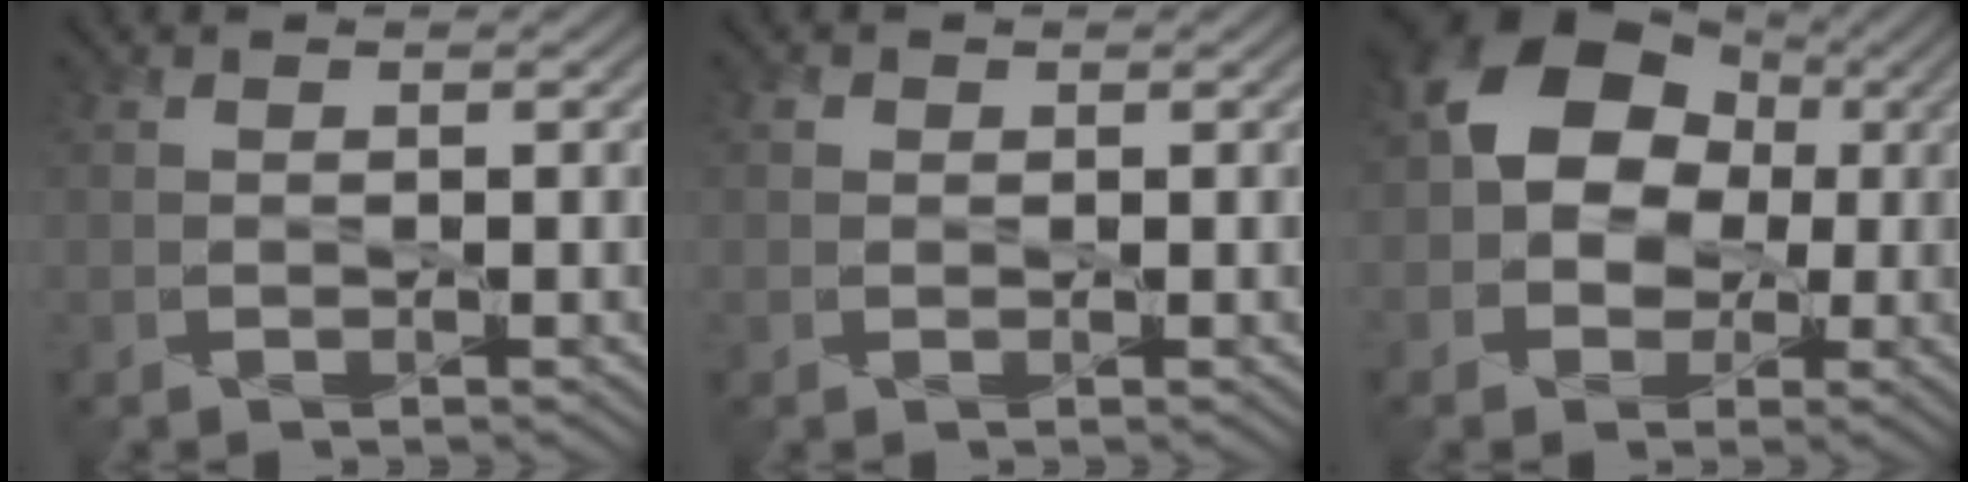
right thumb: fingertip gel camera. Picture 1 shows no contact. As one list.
[{"total": 0.9, "force": [0.2, 0.8, 0.2], "torque": [-0.001, 0.001, 0.002]}, {"total": 9.9, "force": [1.2, 7.9, 5.9], "torque": [-0.099, 0.013, -0.003]}]